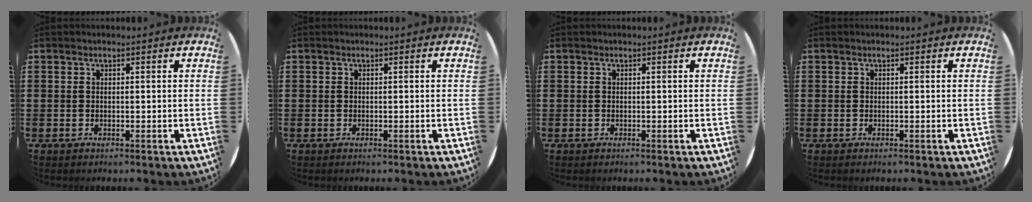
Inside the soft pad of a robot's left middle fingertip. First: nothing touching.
{"total": 0.0}
{"total": 0.0}
{"total": 0.0}